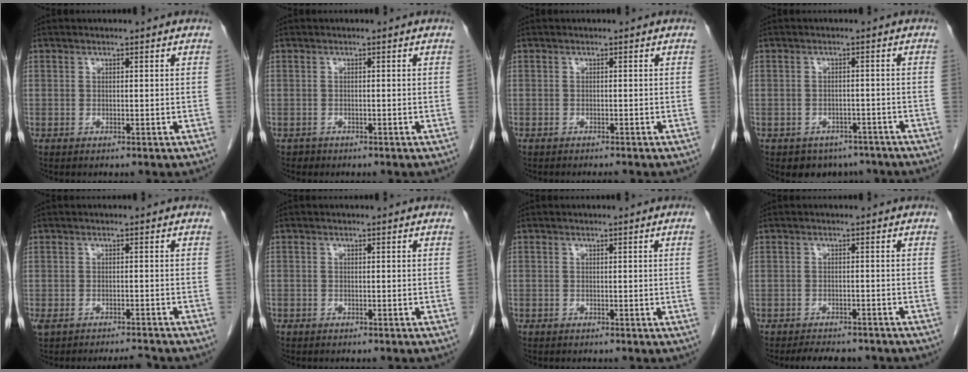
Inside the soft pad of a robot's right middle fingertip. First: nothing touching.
{"total": 0.5, "force": [-0.4, 0.3, -0.1], "torque": [-0.006, 0.002, -0.007]}
{"total": 1.6, "force": [-1.5, 0.1, 0.7], "torque": [-0.010, -0.003, -0.019]}
{"total": 5.4, "force": [-4.2, 3.4, 0.5], "torque": [0.003, 0.011, -0.052]}
{"total": 4.7, "force": [-4.3, 0.7, 1.7], "torque": [-0.039, 0.001, -0.069]}
{"total": 0.6, "force": [-0.5, 0.4, 0.1], "torque": [-0.007, 0.003, -0.010]}
{"total": 1.2, "force": [-0.2, -0.5, 1.0], "torque": [-0.005, 0.002, -0.006]}
{"total": 6.5, "force": [-5.7, 2.1, 2.2], "torque": [-0.030, -0.002, -0.076]}